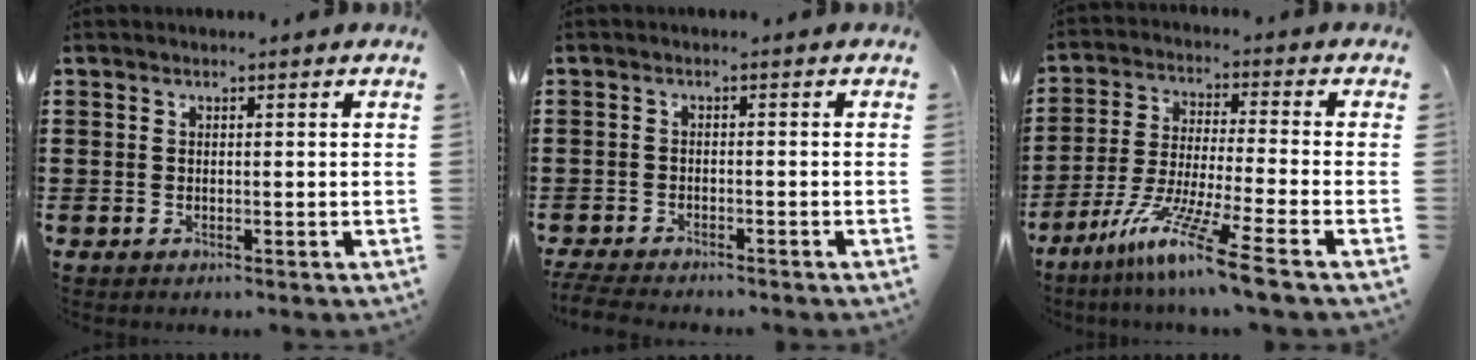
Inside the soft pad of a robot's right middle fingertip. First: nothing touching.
{"total": 2.5, "force": [-2.5, 0.2, 0.3], "torque": [-0.016, -0.004, -0.055]}
{"total": 10.7, "force": [-7.6, -0.3, 7.6], "torque": [-0.153, -0.006, -0.154]}